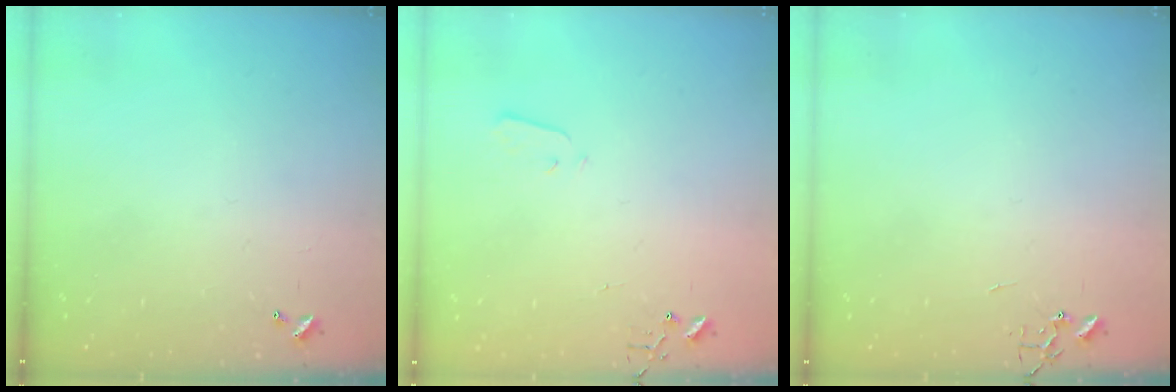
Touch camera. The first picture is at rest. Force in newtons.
{"total": 1.9, "press": 1.9, "slide": 0.4}
{"total": 0.0}